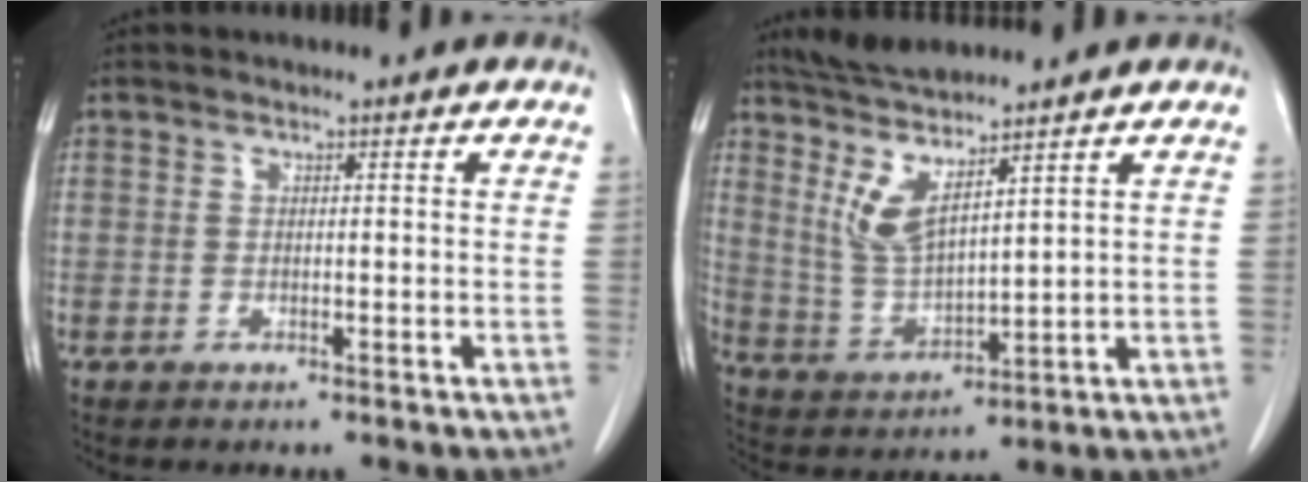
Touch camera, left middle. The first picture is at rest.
{"total": 8.6, "force": [6.8, 0.9, 5.3], "torque": [-0.125, -0.013, 0.144]}